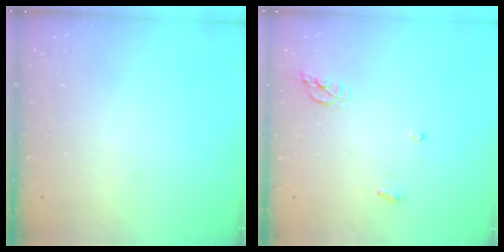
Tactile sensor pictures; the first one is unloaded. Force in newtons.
{"total": 6.5, "press": 6.5, "slide": 0.1}